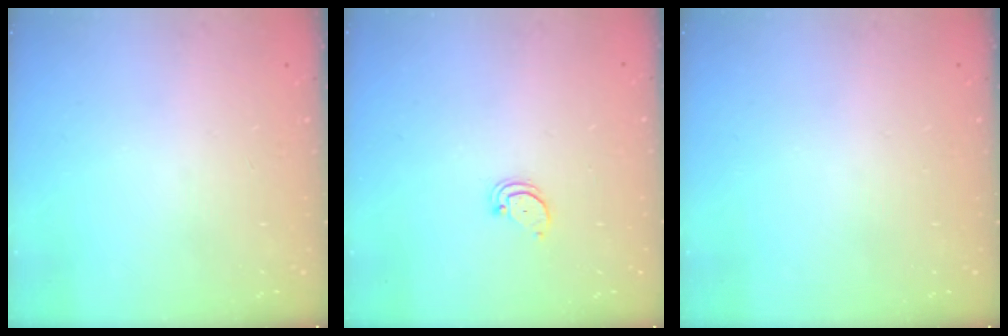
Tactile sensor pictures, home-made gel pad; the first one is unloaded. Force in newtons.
{"total": 1.5, "press": 1.5, "slide": 0.2}
{"total": 0.0}